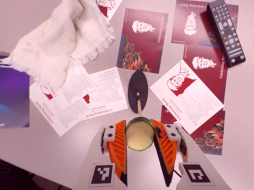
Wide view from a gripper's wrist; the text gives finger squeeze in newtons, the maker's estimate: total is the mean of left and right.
{"total": 12.3, "left": 12.6, "right": 12.1}